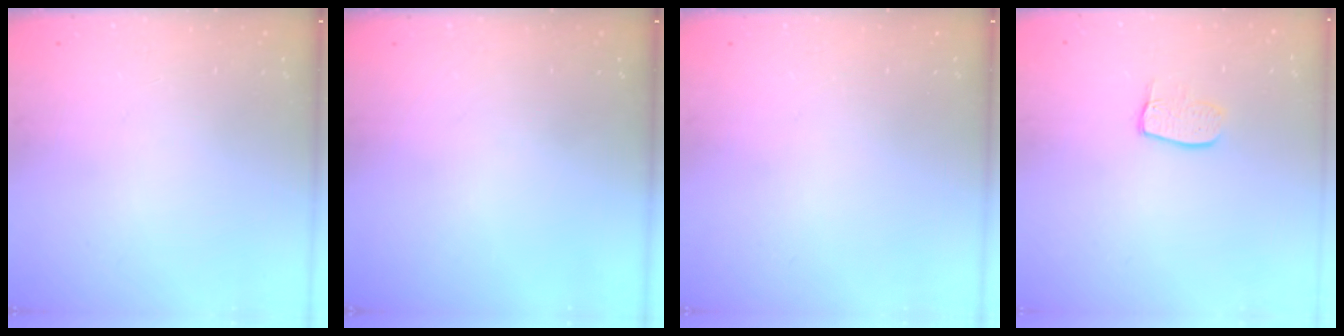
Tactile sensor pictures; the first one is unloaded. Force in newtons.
{"total": 0.0}
{"total": 0.0}
{"total": 7.5, "press": 7.5, "slide": 0.6}